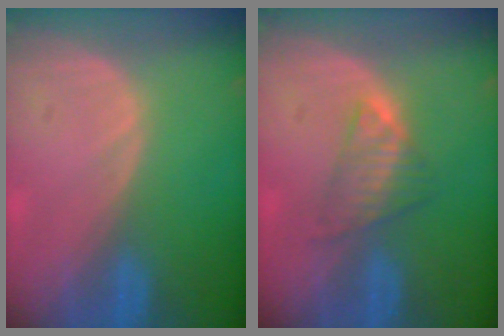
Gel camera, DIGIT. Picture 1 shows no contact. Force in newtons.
{"total": 4.0, "press": 4.0, "slide": 0.6}